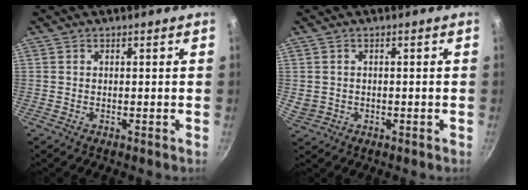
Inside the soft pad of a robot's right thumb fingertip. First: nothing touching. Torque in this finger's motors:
{"motor_torque": [0.22, 1.15, 0.36, -0.18, 0.06]}